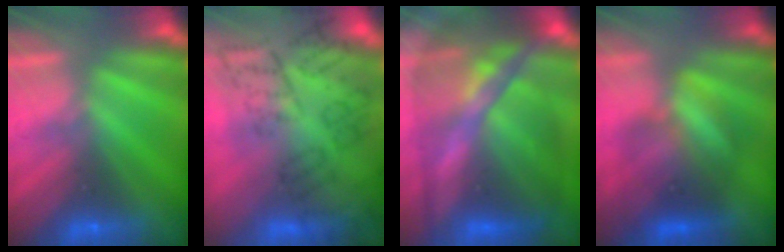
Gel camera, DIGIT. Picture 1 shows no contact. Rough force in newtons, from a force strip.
{"total": 9.4}
{"total": 11.0}
{"total": 4.6}